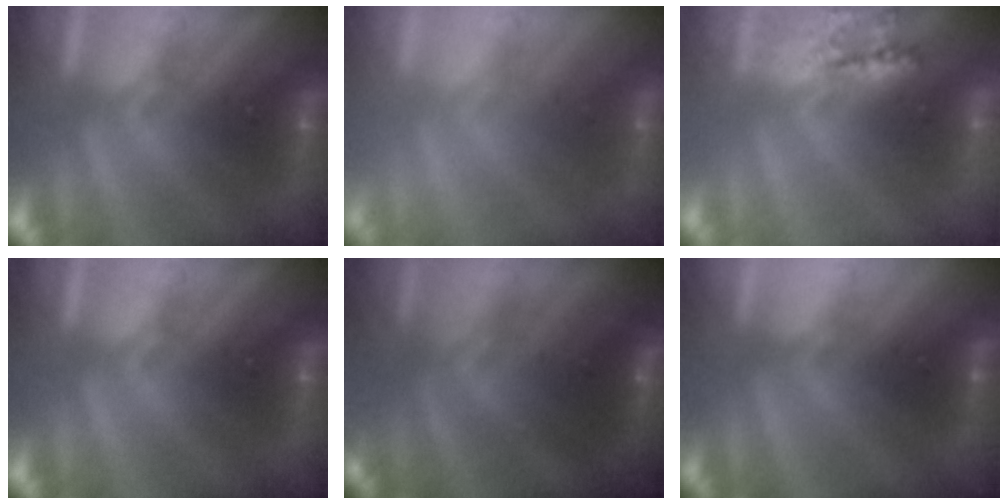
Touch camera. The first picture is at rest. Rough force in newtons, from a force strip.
{"total": 2.4}
{"total": 2.3}
{"total": 0.0}
{"total": 7.6}
{"total": 3.3}